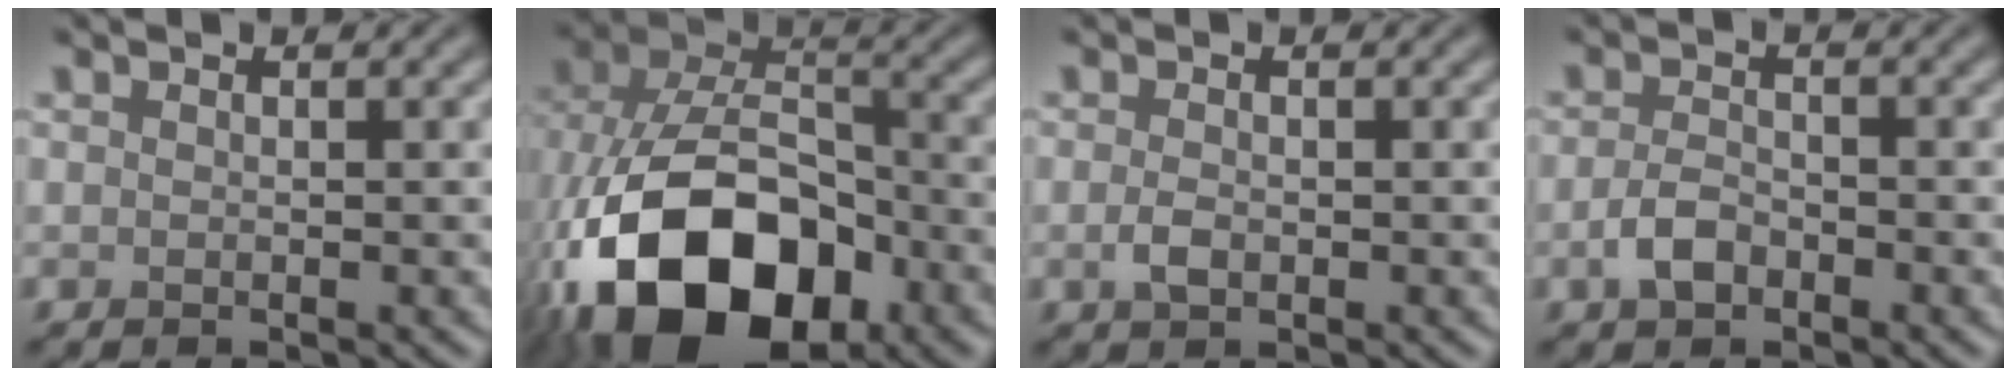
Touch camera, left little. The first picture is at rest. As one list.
[{"total": 17.4, "force": [-7.2, 10.6, 11.7], "torque": [-0.217, -0.032, -0.118]}, {"total": 1.4, "force": [-0.3, 0.8, 1.1], "torque": [-0.025, -0.002, -0.008]}, {"total": 2.3, "force": [-1.1, 1.3, 1.5], "torque": [-0.033, 0.001, -0.026]}]